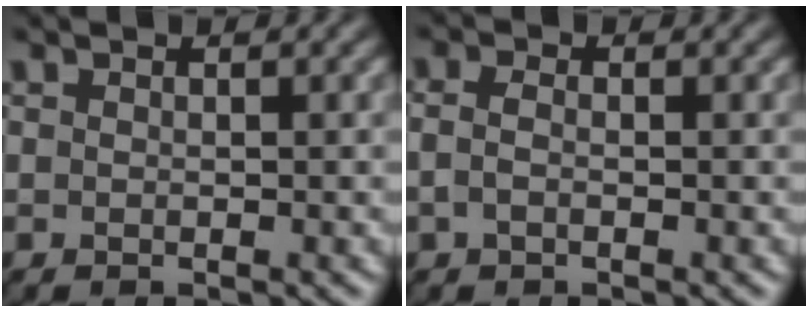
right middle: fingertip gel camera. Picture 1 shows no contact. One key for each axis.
{"total": 1.4, "fx": -0.3, "fy": 0.8, "fz": 1.1, "tx": -0.028, "ty": 0.001, "tz": -0.012}